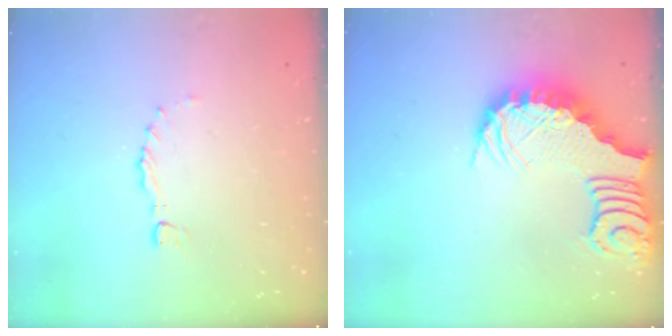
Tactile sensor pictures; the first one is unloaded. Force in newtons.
{"total": 3.8, "press": 3.8, "slide": 0.7}